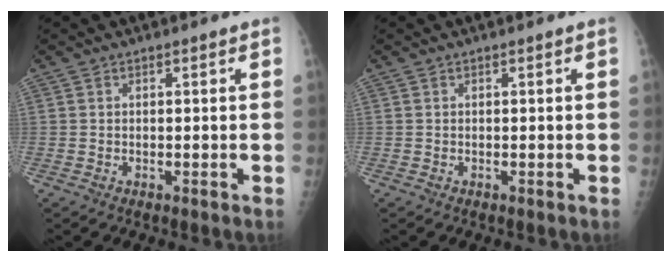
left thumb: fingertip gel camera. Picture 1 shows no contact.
{"total": 0.0}